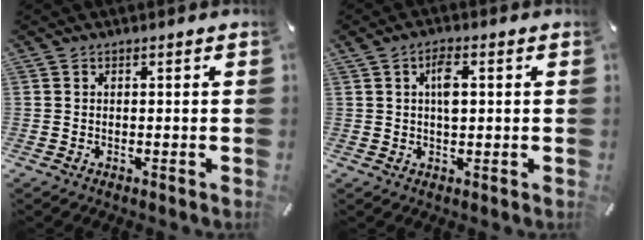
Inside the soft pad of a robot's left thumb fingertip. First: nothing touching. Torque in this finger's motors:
{"motor_torque": [1.08, 0.97, 0.64, -0.30, 0.09]}